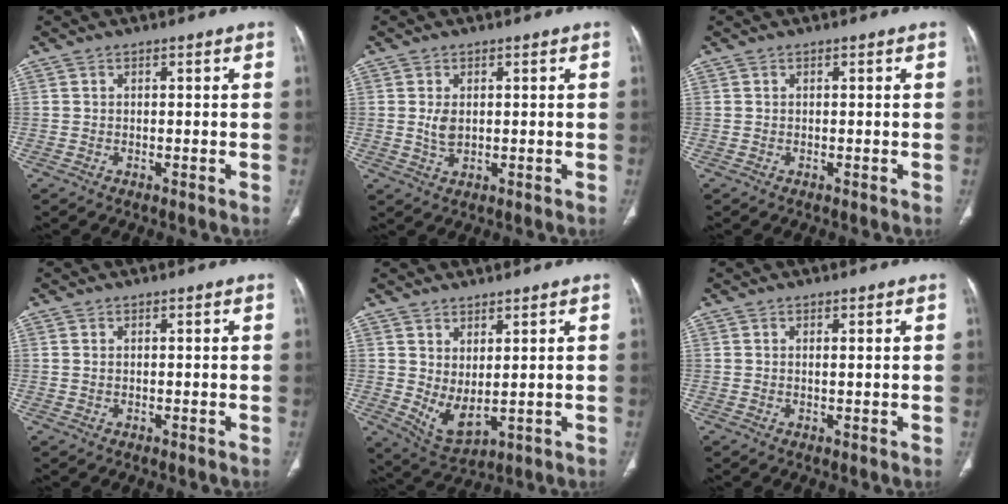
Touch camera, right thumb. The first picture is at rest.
{"total": 2.8, "force": [0.4, 1.7, 2.3], "torque": [-0.046, -0.008, 0.012]}
{"total": 0.0}
{"total": 0.6, "force": [0.1, 0.3, 0.4], "torque": [-0.013, 0.001, 0.004]}
{"total": 6.4, "force": [1.4, 2.9, 5.5], "torque": [-0.100, -0.023, 0.044]}
{"total": 0.8, "force": [0.3, 0.1, 0.7], "torque": [-0.015, -0.001, 0.004]}